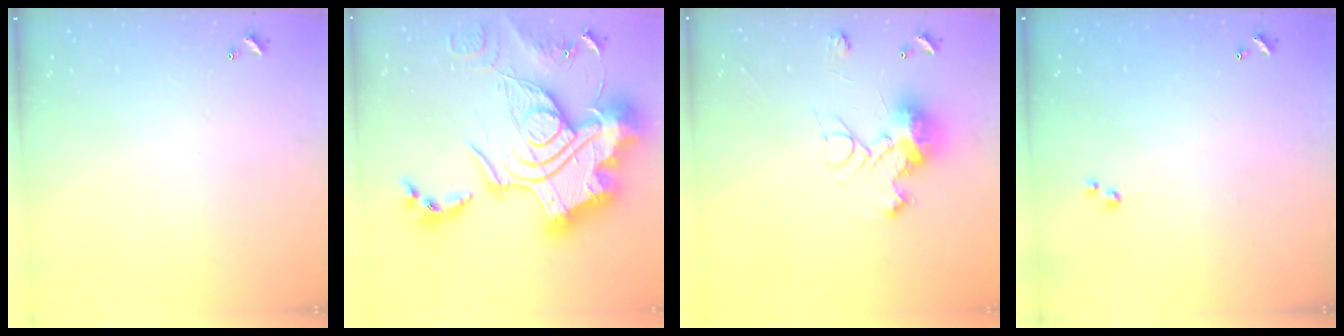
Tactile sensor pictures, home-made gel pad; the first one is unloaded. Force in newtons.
{"total": 0.6, "press": 0.6, "slide": 0.0}
{"total": 18.1, "press": 18.1, "slide": 0.6}
{"total": 3.0, "press": 3.0, "slide": 0.4}